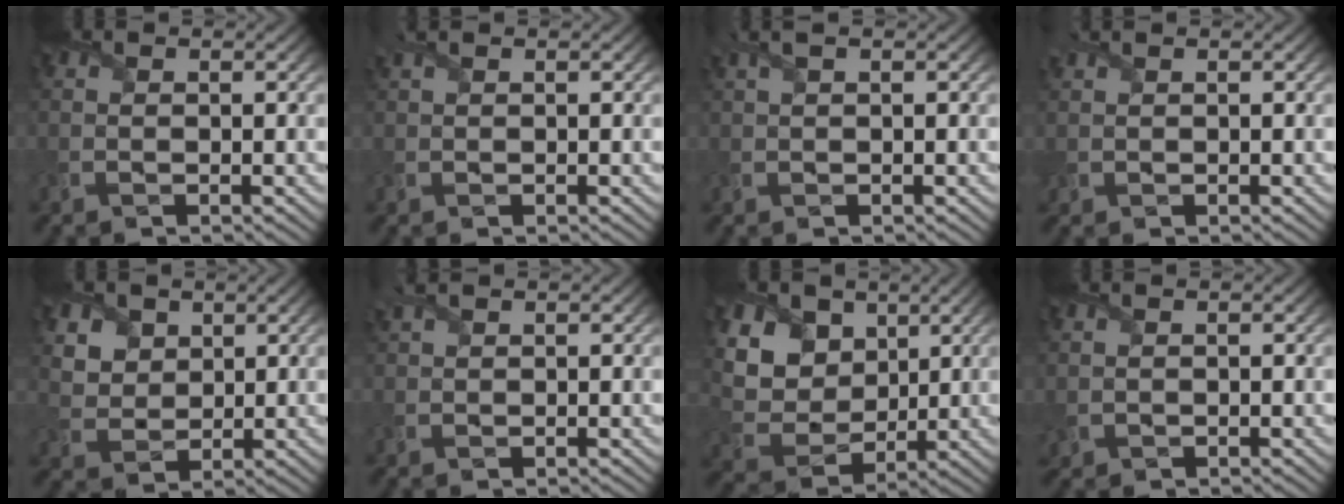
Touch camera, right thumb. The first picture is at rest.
{"total": 1.5, "force": [1.0, 0.3, 1.1], "torque": [-0.030, 0.011, 0.021]}
{"total": 2.1, "force": [1.1, 0.4, 1.8], "torque": [-0.046, 0.010, 0.023]}
{"total": 1.6, "force": [1.4, 0.6, 0.6], "torque": [-0.024, 0.011, 0.029]}
{"total": 5.3, "force": [3.0, 3.9, 2.0], "torque": [-0.094, -0.012, 0.063]}
{"total": 2.2, "force": [1.6, 0.5, 1.4], "torque": [-0.039, 0.015, 0.034]}
{"total": 12.5, "force": [5.7, 9.3, 6.1], "torque": [-0.189, 0.016, 0.127]}
{"total": 0.7, "force": [0.4, 0.5, 0.2], "torque": [-0.015, 0.000, 0.010]}